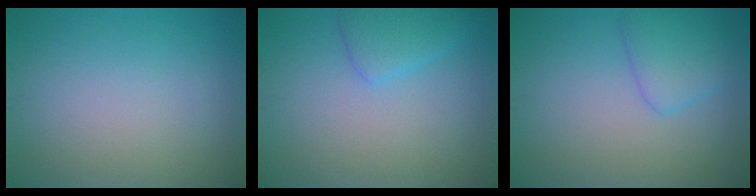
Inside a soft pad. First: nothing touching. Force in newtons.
{"total": 2.5, "press": 2.5, "slide": 0.0}
{"total": 2.7, "press": 2.7, "slide": 0.2}